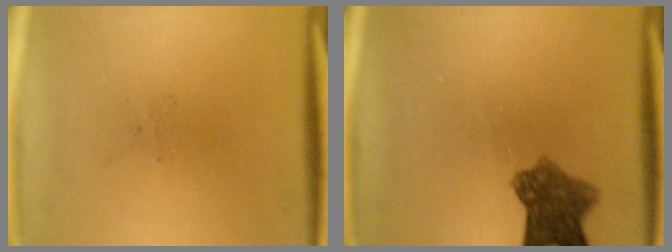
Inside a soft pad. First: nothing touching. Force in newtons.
{"total": 7.2}